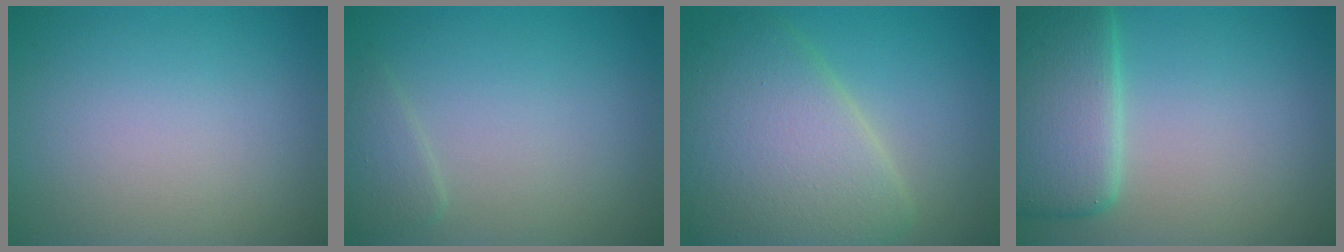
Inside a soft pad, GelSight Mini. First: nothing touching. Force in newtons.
{"total": 1.4, "press": 1.3, "slide": 0.1}
{"total": 9.0, "press": 9.0, "slide": 0.4}
{"total": 7.1, "press": 7.1, "slide": 0.3}